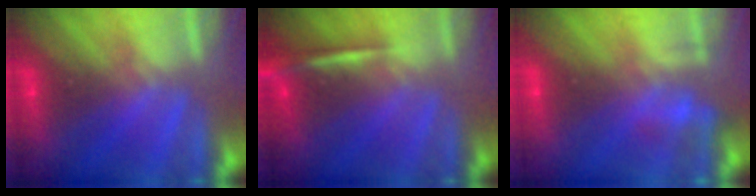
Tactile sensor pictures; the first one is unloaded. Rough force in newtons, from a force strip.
{"total": 2.3}
{"total": 2.1}